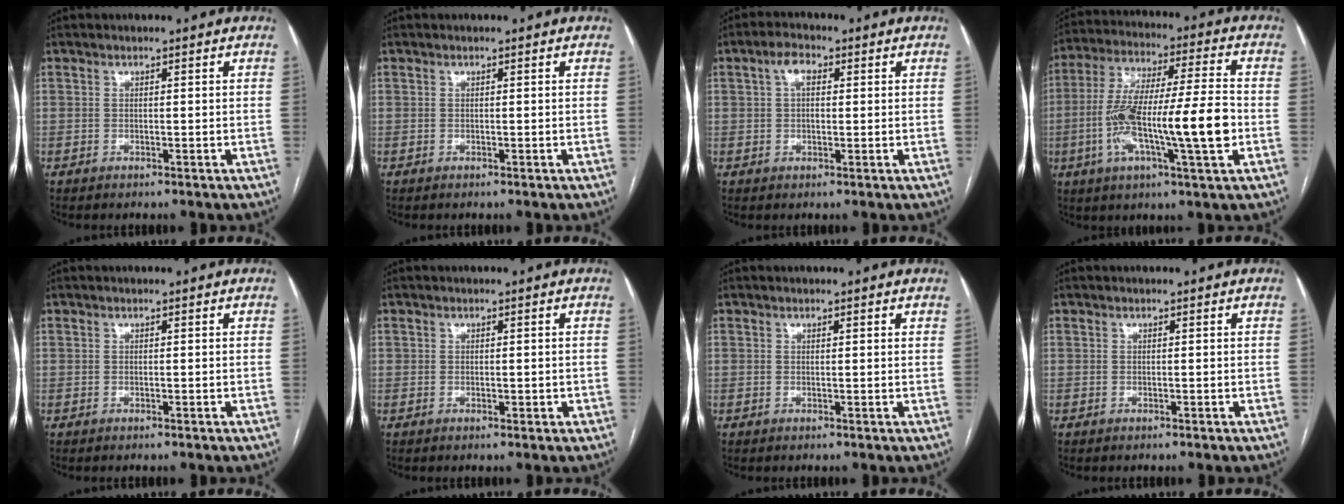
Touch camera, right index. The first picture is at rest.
{"total": 0.0}
{"total": 3.6, "force": [1.0, 2.1, 2.7], "torque": [-0.054, 0.019, 0.018]}
{"total": 17.8, "force": [-3.6, 1.7, 17.4], "torque": [-0.324, 0.008, -0.062]}
{"total": 0.0}
{"total": 1.3, "force": [-0.1, 0.9, 0.8], "torque": [-0.011, 0.005, 0.002]}
{"total": 0.8, "force": [0.7, 0.2, 0.5], "torque": [-0.009, 0.004, 0.005]}
{"total": 0.0}